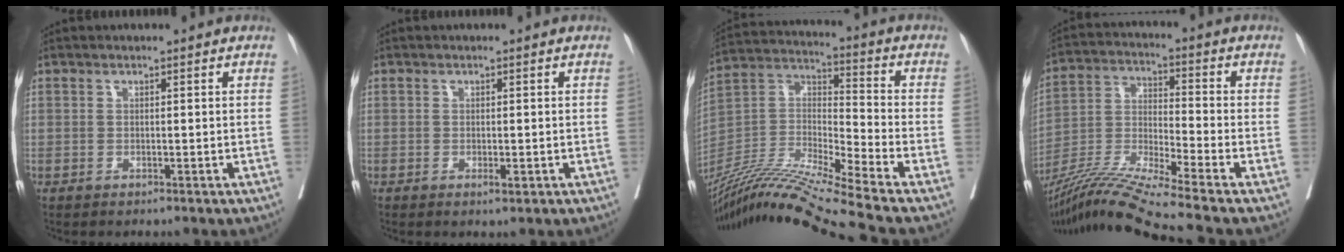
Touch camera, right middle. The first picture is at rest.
{"total": 1.1, "force": [-0.4, 0.3, 1.0], "torque": [-0.013, -0.003, -0.006]}
{"total": 18.3, "force": [-15.5, -2.4, 9.3], "torque": [-0.195, -0.008, -0.291]}
{"total": 13.2, "force": [-11.1, -2.6, 6.6], "torque": [-0.134, -0.018, -0.208]}